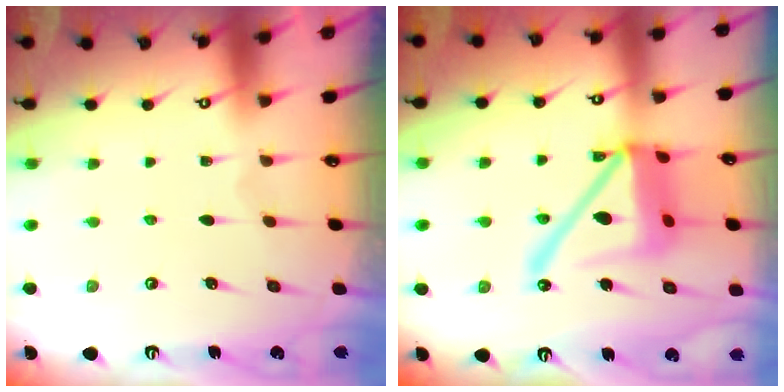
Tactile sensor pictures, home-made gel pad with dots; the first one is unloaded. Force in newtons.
{"total": 19.1, "press": 19.0, "slide": 1.9}